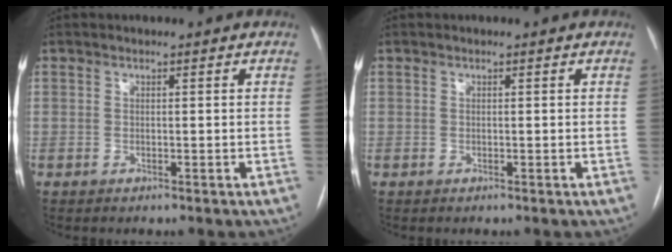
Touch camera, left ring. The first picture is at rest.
{"total": 0.0}